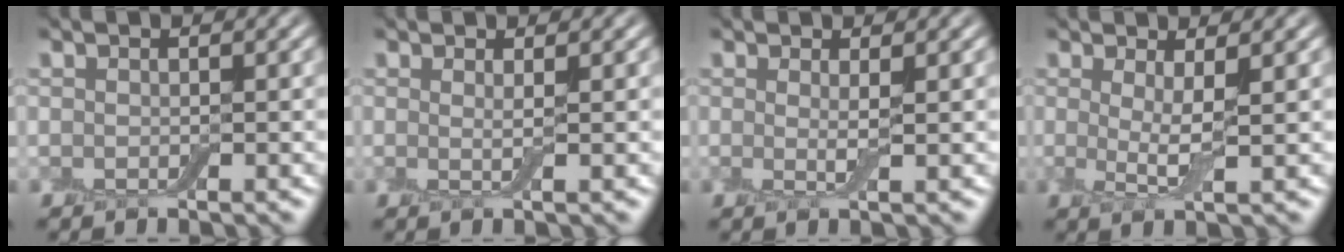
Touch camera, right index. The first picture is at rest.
{"total": 1.1, "force": [0.3, 0.2, 1.0], "torque": [-0.015, -0.006, 0.000]}
{"total": 1.5, "force": [0.3, 0.2, 1.4], "torque": [-0.027, -0.007, 0.002]}
{"total": 2.8, "force": [0.6, 0.5, 2.6], "torque": [-0.047, -0.011, 0.009]}